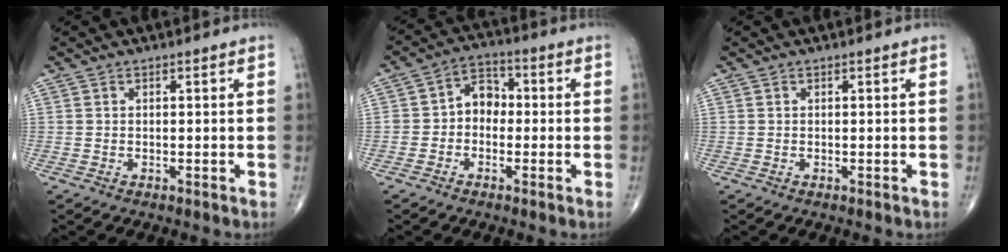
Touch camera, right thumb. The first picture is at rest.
{"total": 6.0, "force": [-0.8, 4.7, 3.6], "torque": [-0.028, 0.027, -0.029]}
{"total": 0.0}